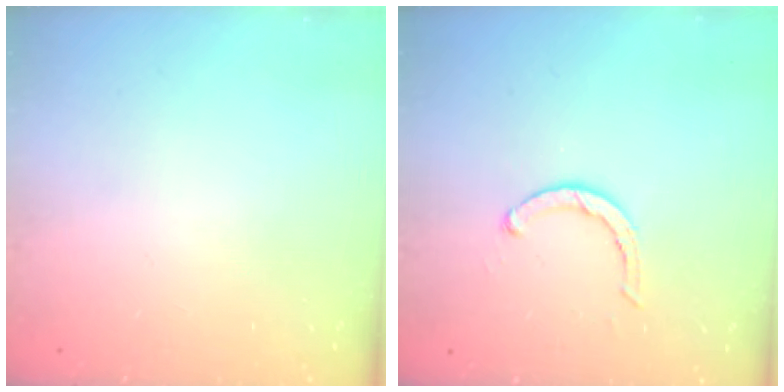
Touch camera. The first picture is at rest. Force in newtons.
{"total": 3.7, "press": 3.7, "slide": 0.7}